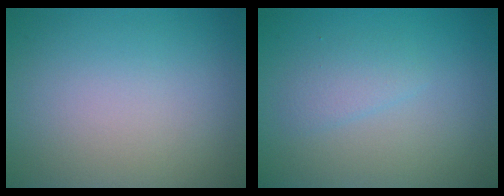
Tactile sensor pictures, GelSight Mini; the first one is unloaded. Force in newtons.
{"total": 1.6, "press": 1.6, "slide": 0.0}